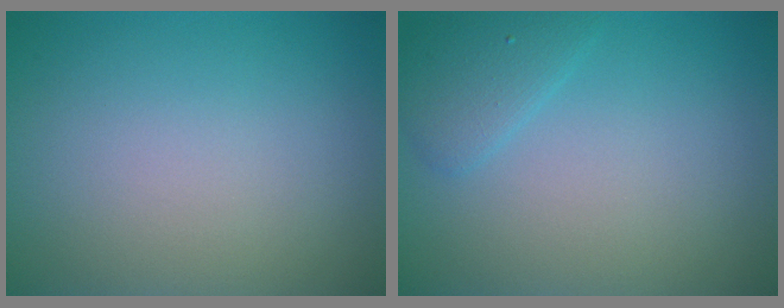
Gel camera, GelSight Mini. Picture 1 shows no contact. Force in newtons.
{"total": 1.8, "press": 1.8, "slide": 0.1}